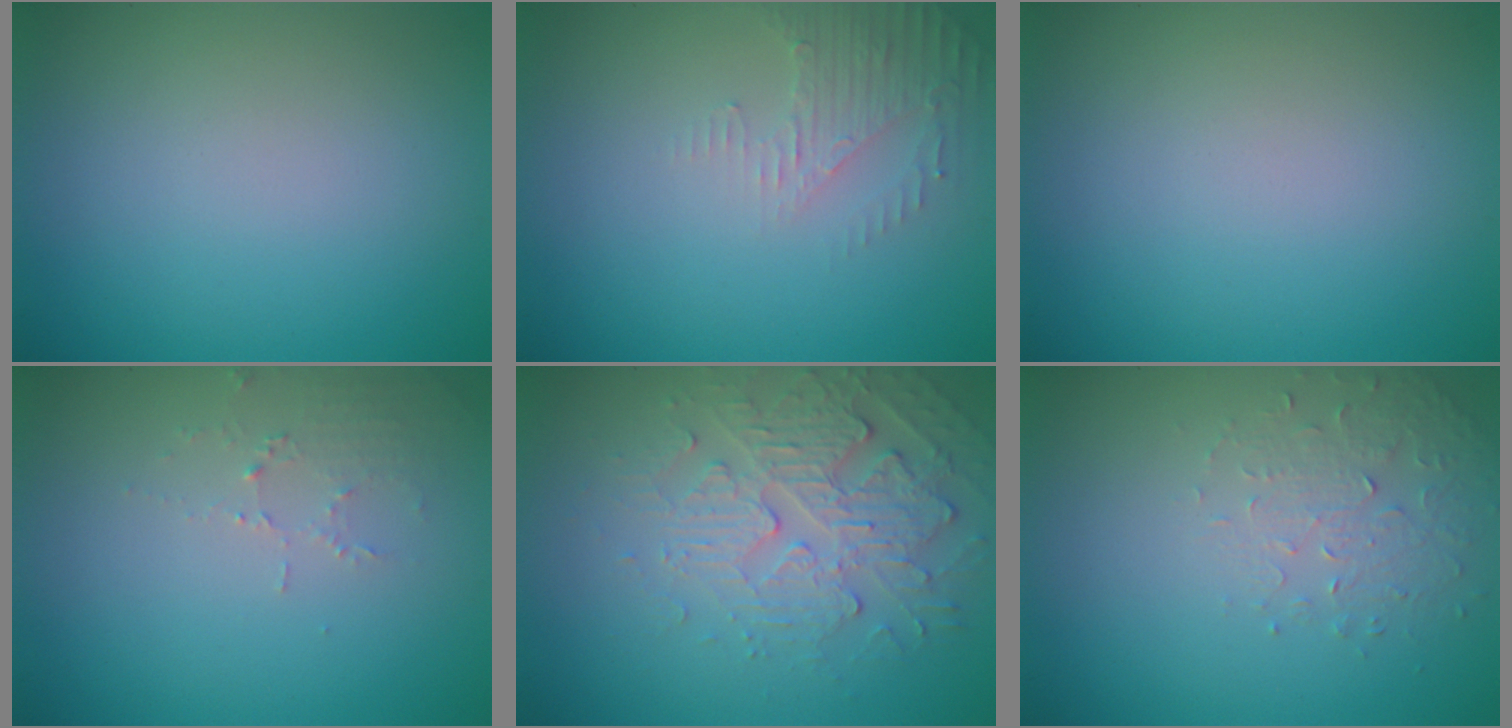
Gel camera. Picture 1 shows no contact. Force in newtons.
{"total": 2.2, "press": 2.1, "slide": 0.5}
{"total": 0.0}
{"total": 1.5, "press": 1.5, "slide": 0.2}
{"total": 4.0, "press": 3.6, "slide": 1.8}
{"total": 1.6, "press": 1.1, "slide": 1.2}